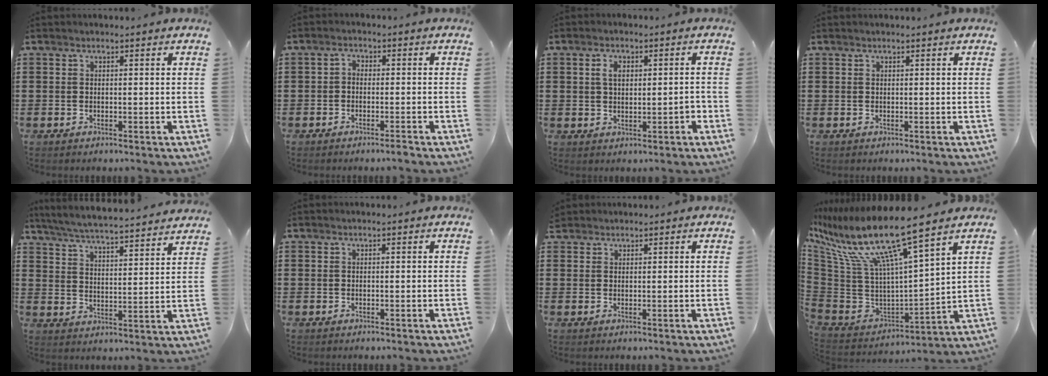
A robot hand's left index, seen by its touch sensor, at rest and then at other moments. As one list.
[{"total": 1.8, "force": [-1.5, 0.4, 0.8], "torque": [-0.018, 0.005, -0.031]}, {"total": 3.5, "force": [0.4, 1.9, 2.9], "torque": [-0.051, 0.007, 0.003]}, {"total": 0.0}, {"total": 5.3, "force": [5.2, -0.5, 1.2], "torque": [-0.049, -0.041, 0.086]}, {"total": 0.0}, {"total": 1.2, "force": [1.1, 0.5, 0.1], "torque": [-0.004, 0.001, 0.023]}, {"total": 13.7, "force": [9.1, 1.4, 10.2], "torque": [-0.239, -0.072, 0.142]}]